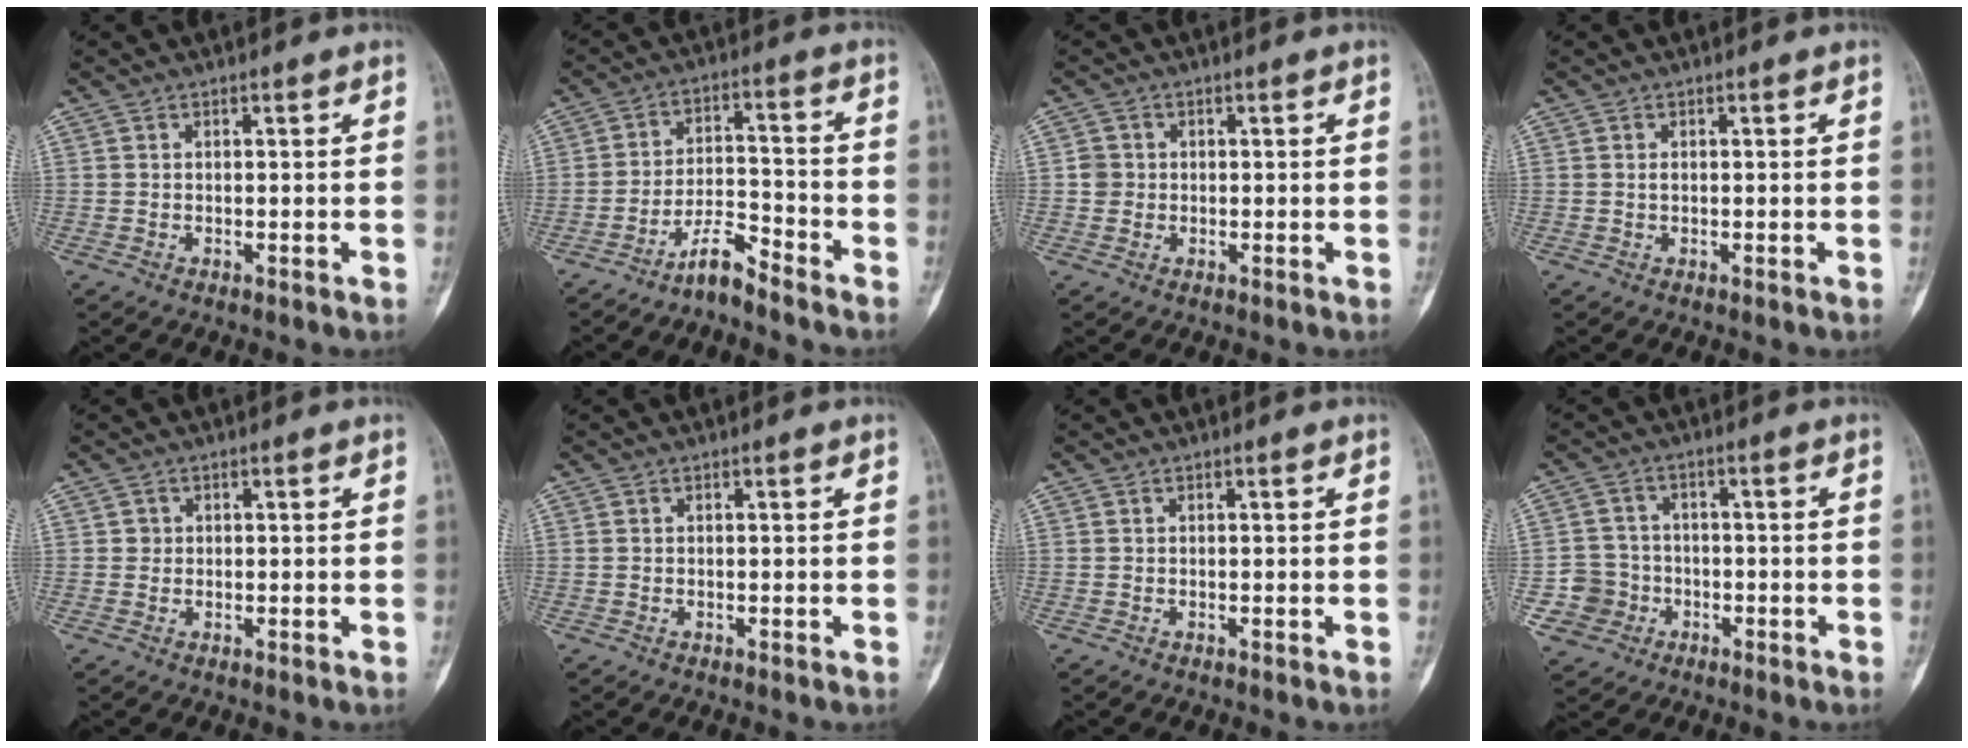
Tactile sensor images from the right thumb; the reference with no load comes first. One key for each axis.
{"total": 5.8, "fx": -5.1, "fy": 0.9, "fz": 2.7, "tx": -0.044, "ty": 0.052, "tz": -0.097}
{"total": 2.1, "fx": 0.0, "fy": 2.1, "fz": 0.4, "tx": 0.005, "ty": 0.006, "tz": -0.002}
{"total": 0.6, "fx": 0.1, "fy": 0.4, "fz": 0.4, "tx": -0.010, "ty": 0.001, "tz": 0.002}
{"total": 1.1, "fx": 0.2, "fy": 1.1, "fz": 0.1, "tx": 0.007, "ty": 0.003, "tz": 0.001}
{"total": 0.0}
{"total": 0.0}
{"total": 6.4, "fx": -2.2, "fy": 6.0, "fz": 0.7, "tx": 0.010, "ty": 0.018, "tz": -0.039}